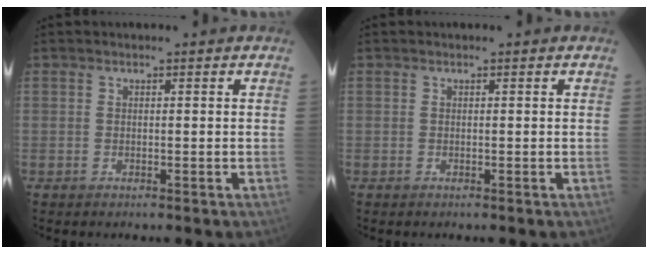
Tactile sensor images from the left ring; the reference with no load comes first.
{"total": 0.0}